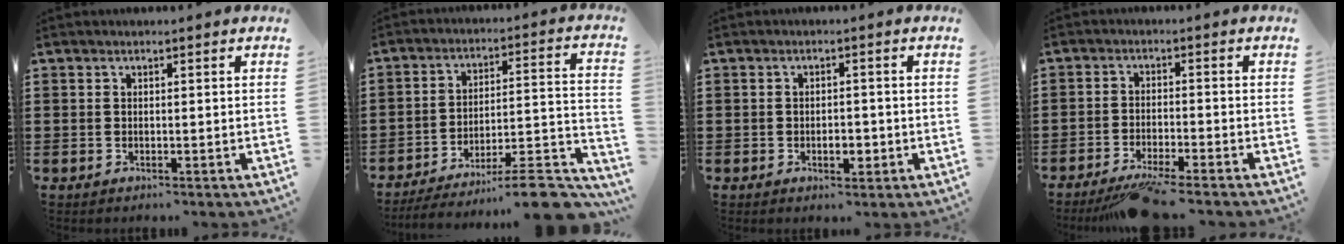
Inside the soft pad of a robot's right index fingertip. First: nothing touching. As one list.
[{"total": 10.0, "force": [-8.4, 1.0, 5.3], "torque": [-0.068, 0.015, -0.161]}, {"total": 3.1, "force": [-1.0, 1.4, 2.5], "torque": [-0.047, 0.004, -0.018]}, {"total": 4.4, "force": [-3.9, -0.4, 1.9], "torque": [-0.032, -0.010, -0.072]}]